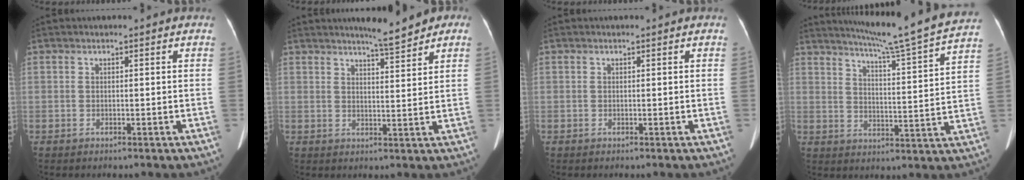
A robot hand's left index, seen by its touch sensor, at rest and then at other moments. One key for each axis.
{"total": 4.9, "fx": 4.2, "fy": 0.4, "fz": 2.3, "tx": -0.033, "ty": 0.000, "tz": 0.060}
{"total": 0.0}
{"total": 19.1, "fx": 17.0, "fy": -1.7, "fz": 8.7, "tx": -0.143, "ty": -0.041, "tz": 0.218}